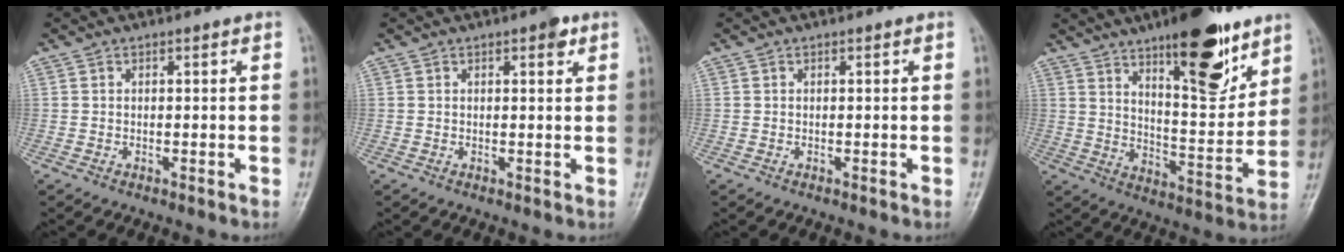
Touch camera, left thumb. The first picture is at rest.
{"total": 2.3, "force": [1.3, 0.9, 1.7], "torque": [-0.018, -0.003, 0.014]}
{"total": 0.0}
{"total": 18.3, "force": [11.2, 6.0, 13.2], "torque": [-0.157, -0.068, 0.179]}